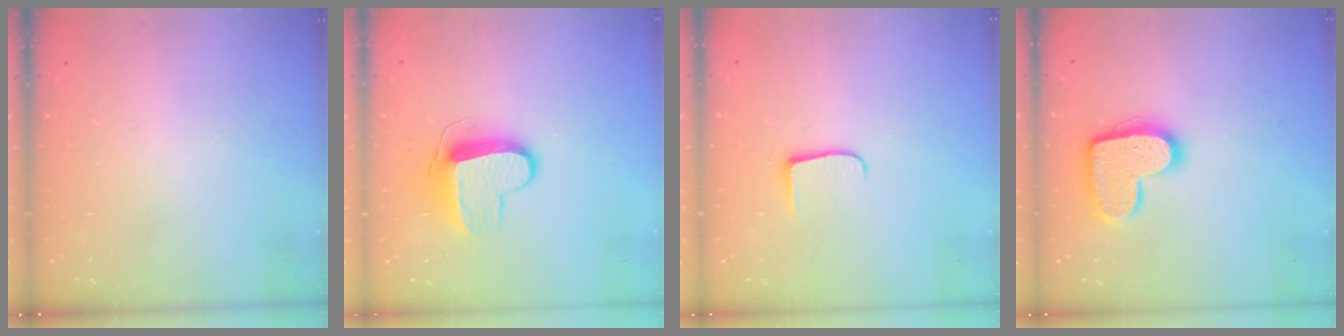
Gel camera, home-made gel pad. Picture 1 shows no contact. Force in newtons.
{"total": 11.2, "press": 11.2, "slide": 0.8}
{"total": 7.4, "press": 7.4, "slide": 0.6}
{"total": 15.0, "press": 15.0, "slide": 0.7}